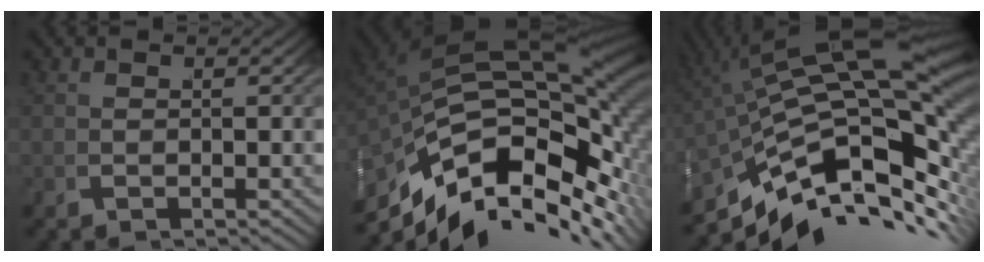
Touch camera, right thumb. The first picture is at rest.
{"total": 21.1, "force": [-0.4, 13.0, 16.6], "torque": [-0.279, -0.026, 0.002]}
{"total": 17.2, "force": [-1.9, 8.5, 14.9], "torque": [-0.249, -0.028, -0.002]}